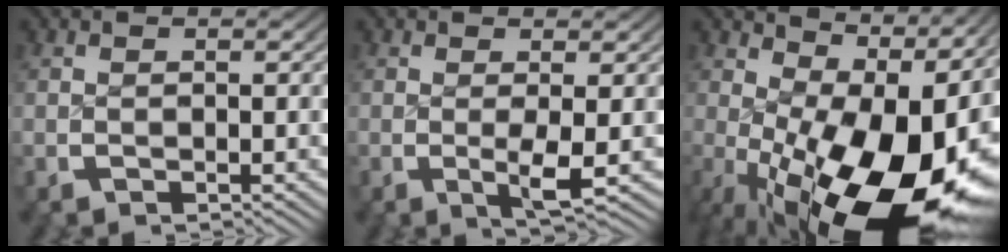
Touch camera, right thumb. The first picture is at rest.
{"total": 2.8, "force": [-0.1, 0.7, 2.7], "torque": [-0.055, -0.007, -0.003]}
{"total": 17.3, "force": [-2.5, 9.2, 14.5], "torque": [-0.240, -0.064, 0.002]}